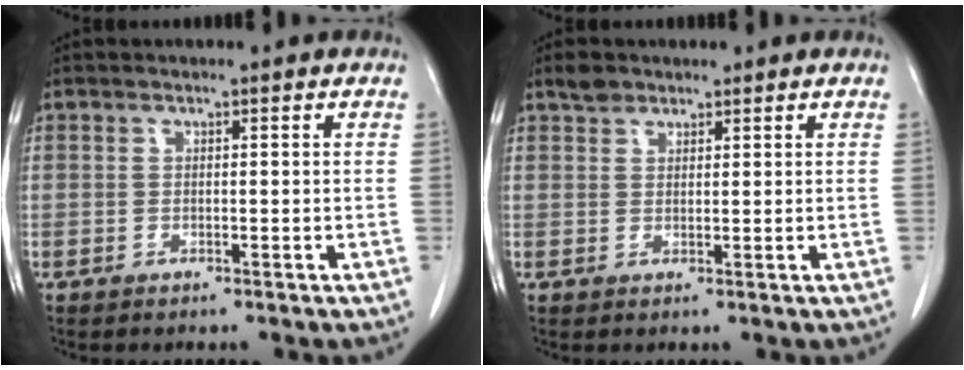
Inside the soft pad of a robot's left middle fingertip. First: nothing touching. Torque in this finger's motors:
{"motor_torque": [0.25, -0.26, -0.07, 0.02]}